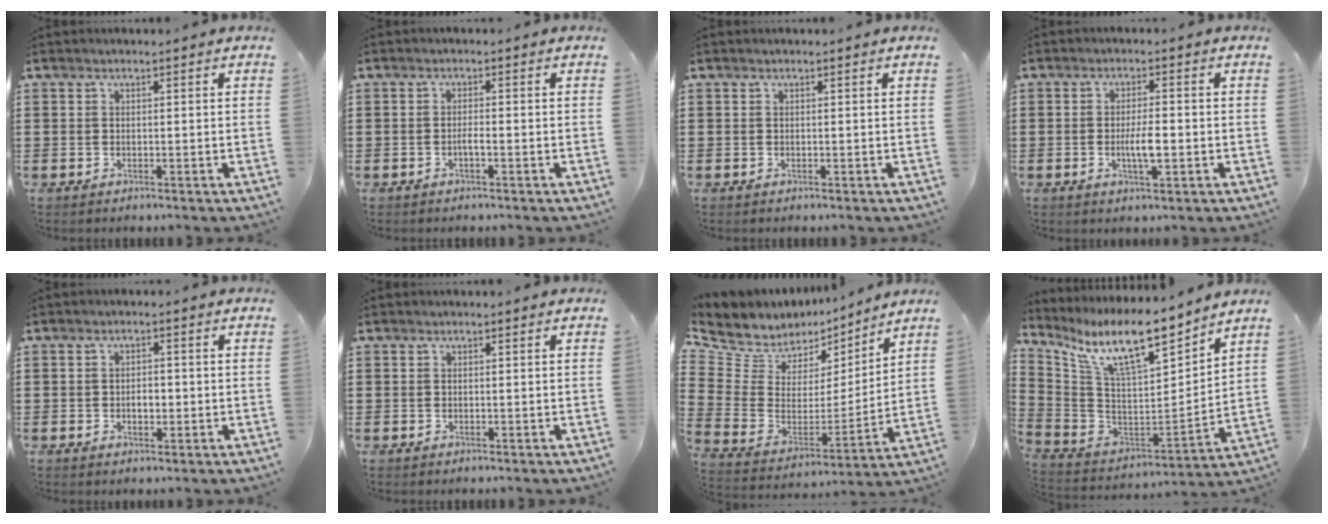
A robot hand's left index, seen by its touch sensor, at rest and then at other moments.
{"total": 1.3, "force": [-0.5, 0.2, 1.2], "torque": [-0.021, -0.001, -0.009]}
{"total": 0.0}
{"total": 4.2, "force": [-0.6, 1.1, 4.0], "torque": [-0.077, 0.001, -0.015]}
{"total": 2.1, "force": [-0.3, 1.2, 1.7], "torque": [-0.034, 0.004, -0.008]}
{"total": 0.0}
{"total": 6.9, "force": [5.2, 4.3, 0.8], "torque": [-0.060, -0.044, 0.096]}
{"total": 12.8, "force": [9.7, 2.3, 8.0], "torque": [-0.181, -0.057, 0.167]}